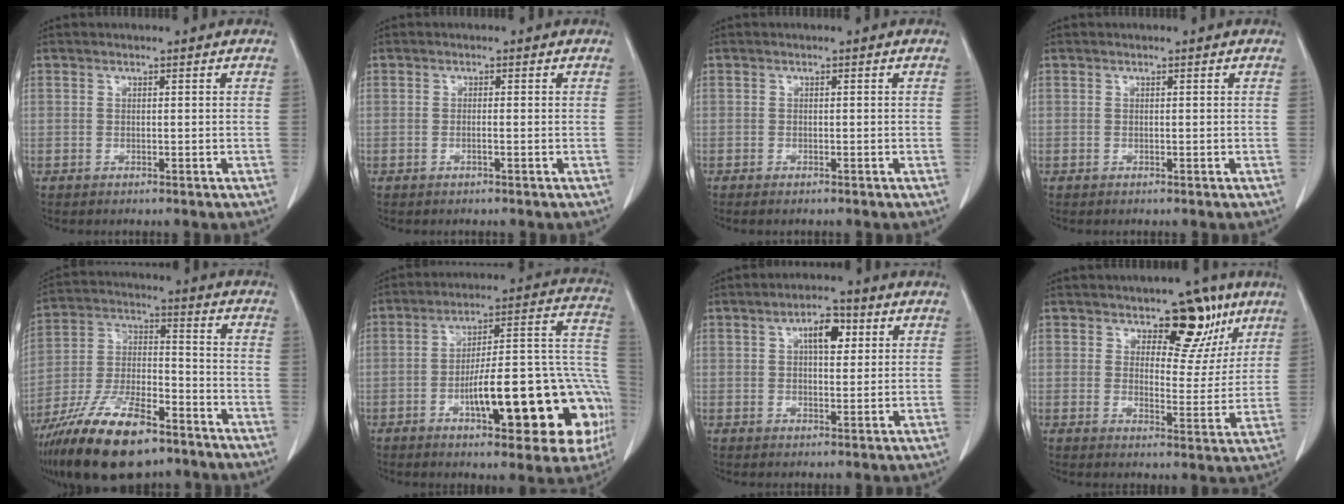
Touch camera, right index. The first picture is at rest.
{"total": 0.7, "force": [-0.3, -0.1, 0.6], "torque": [-0.010, 0.002, -0.006]}
{"total": 0.8, "force": [-0.6, 0.2, 0.4], "torque": [-0.012, -0.002, -0.008]}
{"total": 0.0}
{"total": 17.8, "force": [-12.3, 5.5, 11.6], "torque": [-0.243, -0.012, -0.223]}
{"total": 23.9, "force": [-7.8, 5.7, 21.8], "torque": [-0.217, 0.035, -0.097]}
{"total": 5.2, "force": [1.8, 2.2, 4.3], "torque": [-0.070, 0.011, 0.027]}
{"total": 9.4, "force": [5.8, 4.8, 5.6], "torque": [-0.055, -0.001, 0.083]}